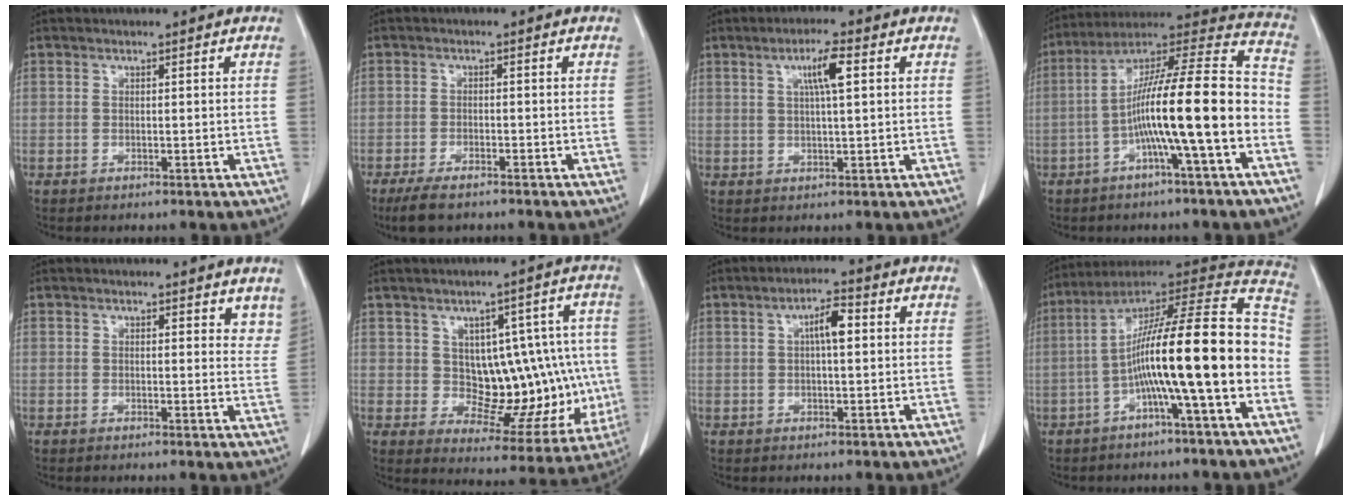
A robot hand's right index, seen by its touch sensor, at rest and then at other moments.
{"total": 4.9, "force": [-3.8, 1.3, 2.8], "torque": [-0.054, -0.009, -0.063]}
{"total": 4.9, "force": [1.7, 0.3, 4.6], "torque": [-0.082, 0.004, 0.029]}
{"total": 17.4, "force": [-4.6, 0.5, 16.7], "torque": [-0.276, 0.025, -0.080]}
{"total": 4.4, "force": [3.7, 1.8, 1.6], "torque": [0.001, -0.015, 0.031]}
{"total": 13.9, "force": [0.6, 7.8, 11.5], "torque": [-0.122, 0.026, 0.031]}
{"total": 4.6, "force": [0.9, 1.1, 4.4], "torque": [-0.076, 0.013, 0.012]}
{"total": 19.8, "force": [-4.1, 0.6, 19.4], "torque": [-0.305, 0.031, -0.071]}